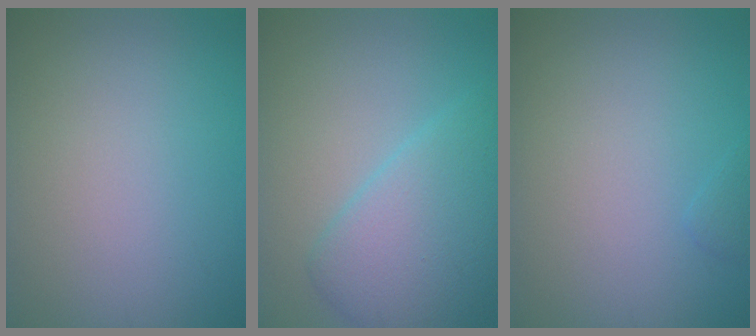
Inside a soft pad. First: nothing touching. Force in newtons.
{"total": 5.9, "press": 5.9, "slide": 0.0}
{"total": 0.6, "press": 0.6, "slide": 0.1}